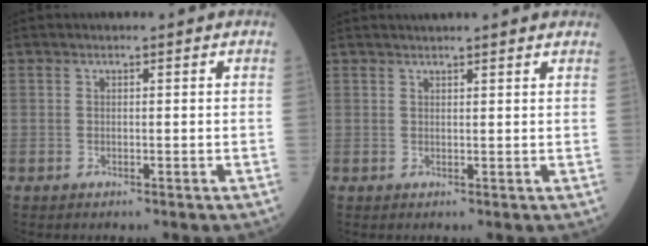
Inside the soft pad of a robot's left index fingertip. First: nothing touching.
{"total": 7.0, "force": [6.3, 0.6, 3.1], "torque": [-0.041, 0.032, 0.072]}